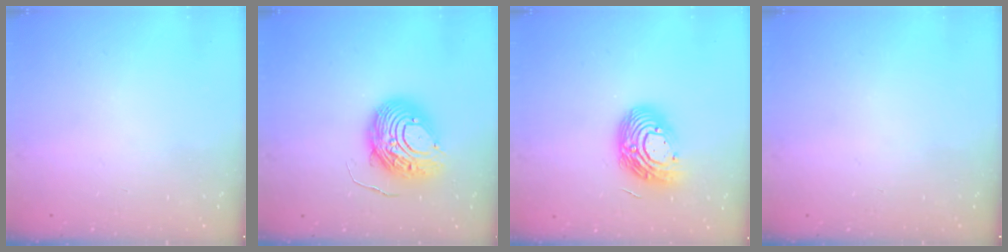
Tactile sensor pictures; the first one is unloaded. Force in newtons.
{"total": 11.8, "press": 11.8, "slide": 1.3}
{"total": 14.2, "press": 14.1, "slide": 1.2}
{"total": 0.0}